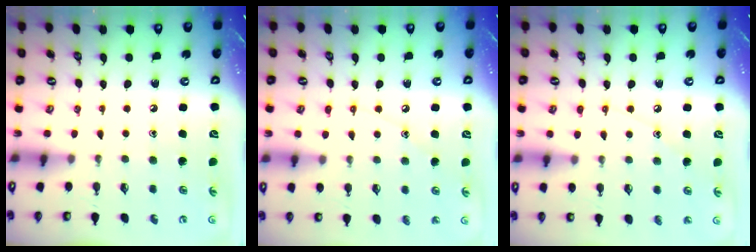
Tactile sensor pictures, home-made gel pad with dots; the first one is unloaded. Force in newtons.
{"total": 6.8, "press": 6.7, "slide": 0.7}
{"total": 6.8, "press": 6.7, "slide": 0.7}